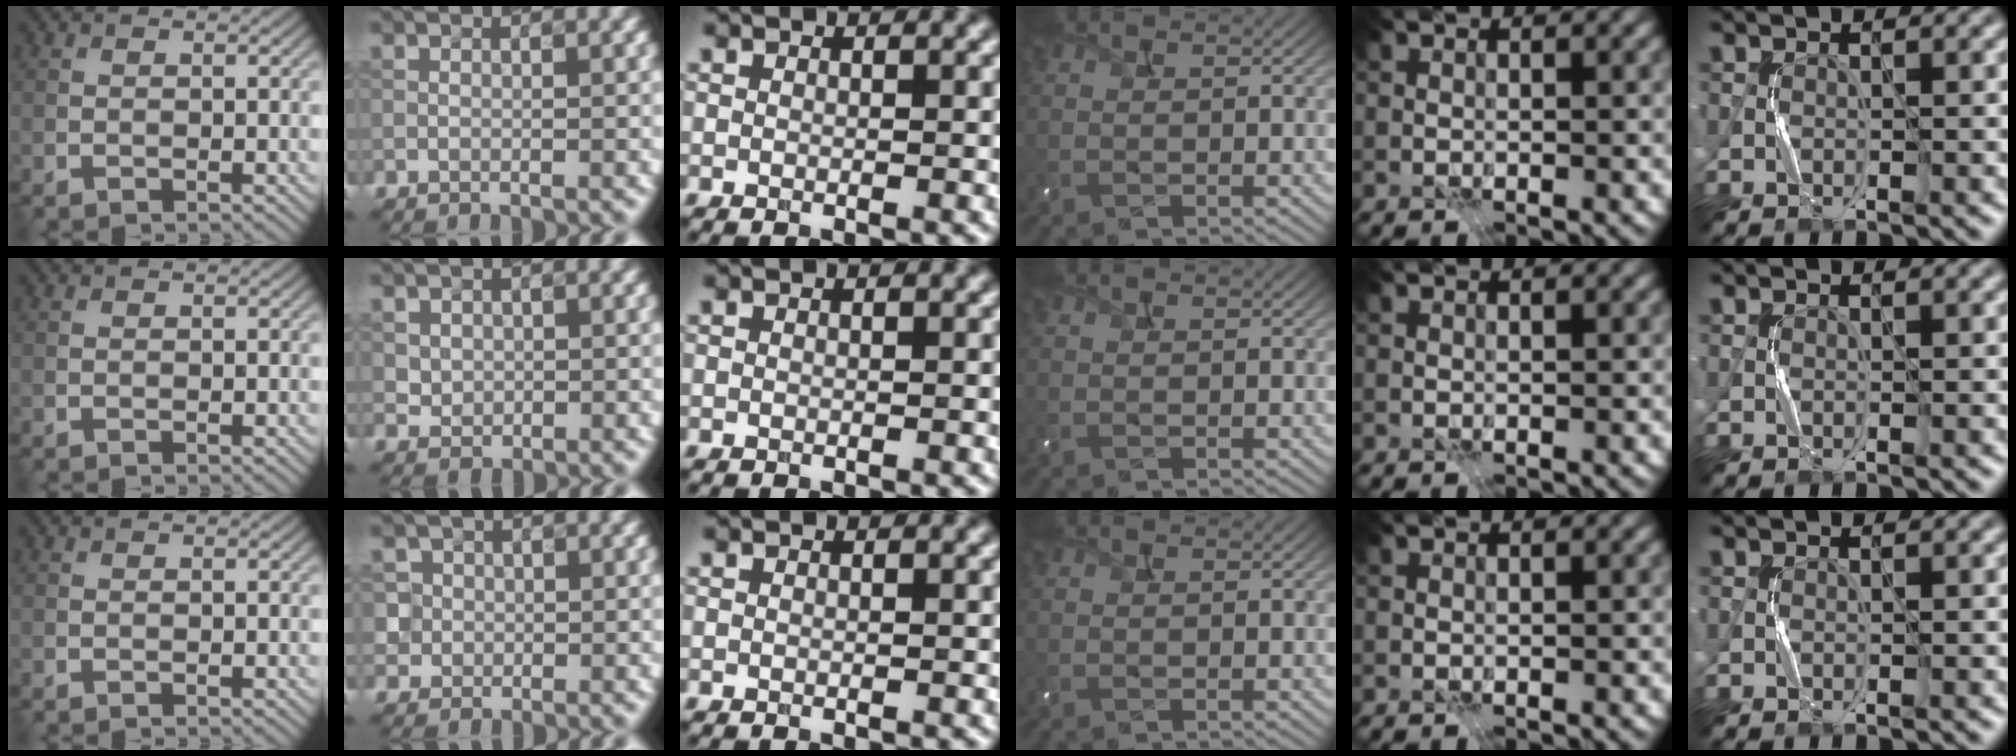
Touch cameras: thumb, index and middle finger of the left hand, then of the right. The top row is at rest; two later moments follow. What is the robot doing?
{"motion": "press", "object": "camera"}